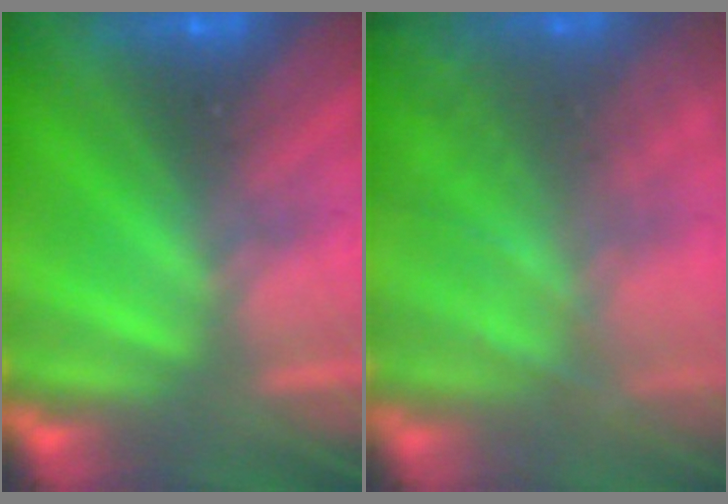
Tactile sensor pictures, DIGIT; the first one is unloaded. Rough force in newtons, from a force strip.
{"total": 9.4}